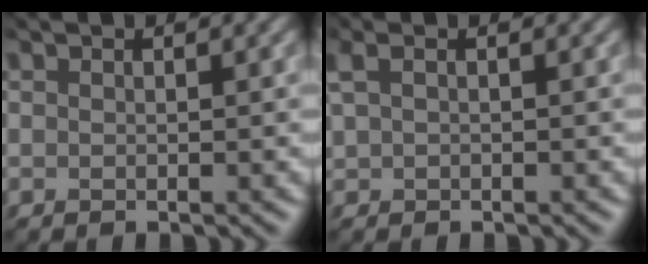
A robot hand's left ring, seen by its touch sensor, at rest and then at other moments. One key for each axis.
{"total": 1.2, "fx": 0.5, "fy": 0.5, "fz": 1.0, "tx": -0.029, "ty": 0.004, "tz": 0.021}